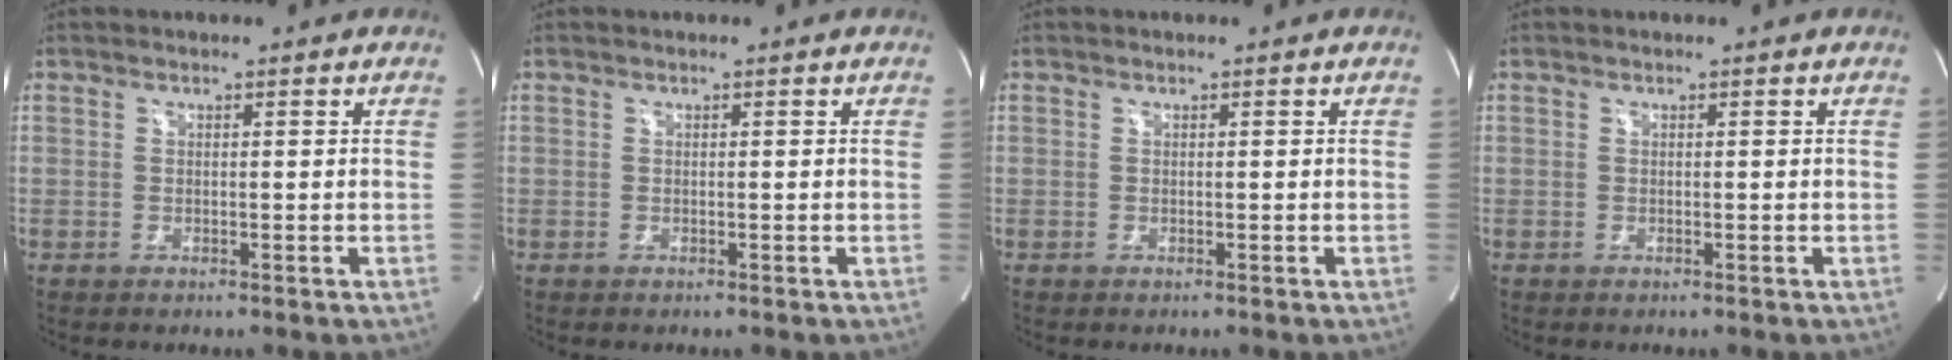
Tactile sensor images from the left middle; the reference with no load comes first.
{"total": 0.0}
{"total": 0.0}
{"total": 0.0}